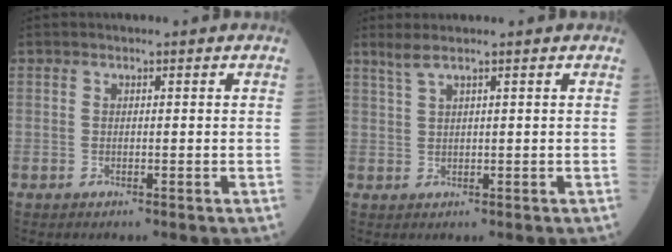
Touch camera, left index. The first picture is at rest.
{"total": 2.3, "force": [1.8, -0.3, 1.4], "torque": [-0.039, 0.010, 0.044]}